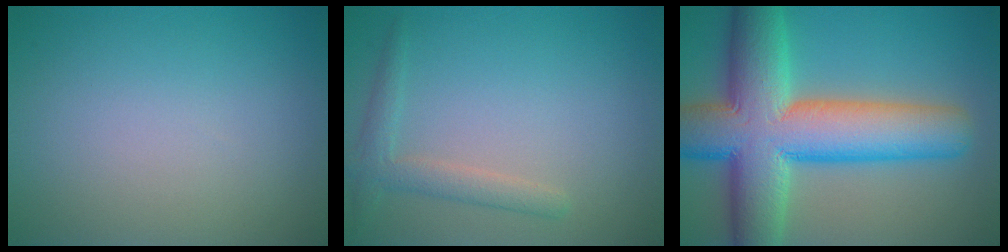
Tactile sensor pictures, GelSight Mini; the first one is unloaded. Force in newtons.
{"total": 2.3, "press": 2.2, "slide": 0.2}
{"total": 13.8, "press": 13.7, "slide": 0.7}